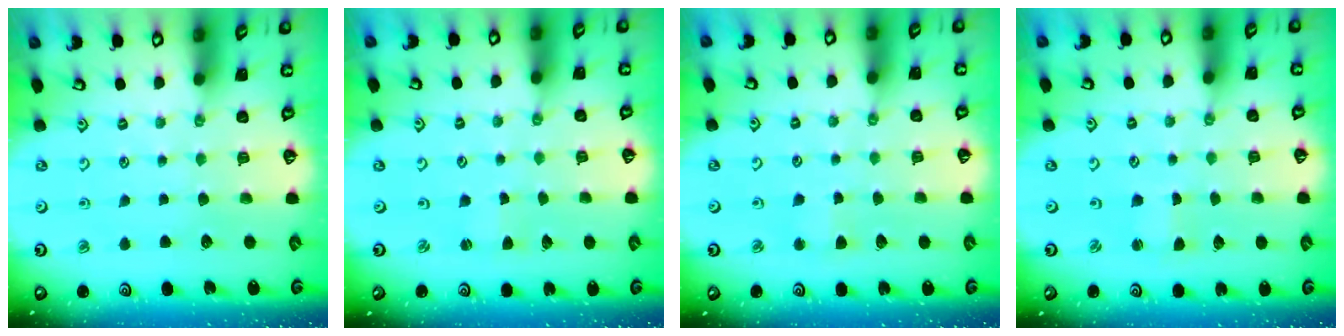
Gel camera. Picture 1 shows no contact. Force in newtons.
{"total": 0.8, "press": 0.8, "slide": 0.1}
{"total": 3.1, "press": 3.1, "slide": 0.7}
{"total": 1.2, "press": 1.2, "slide": 0.1}